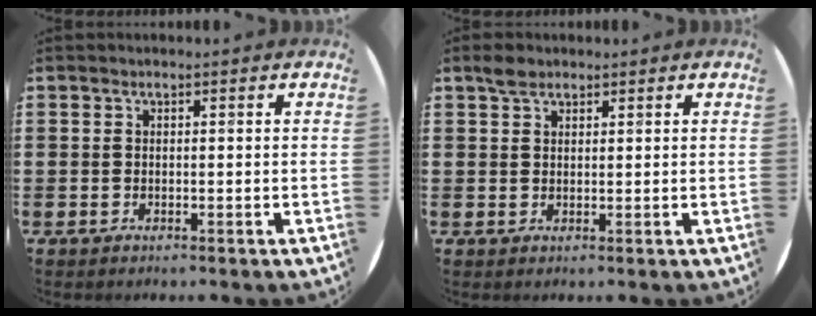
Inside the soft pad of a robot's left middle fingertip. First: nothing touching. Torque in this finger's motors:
{"motor_torque": [0.32, -0.05, -0.02, -0.02]}